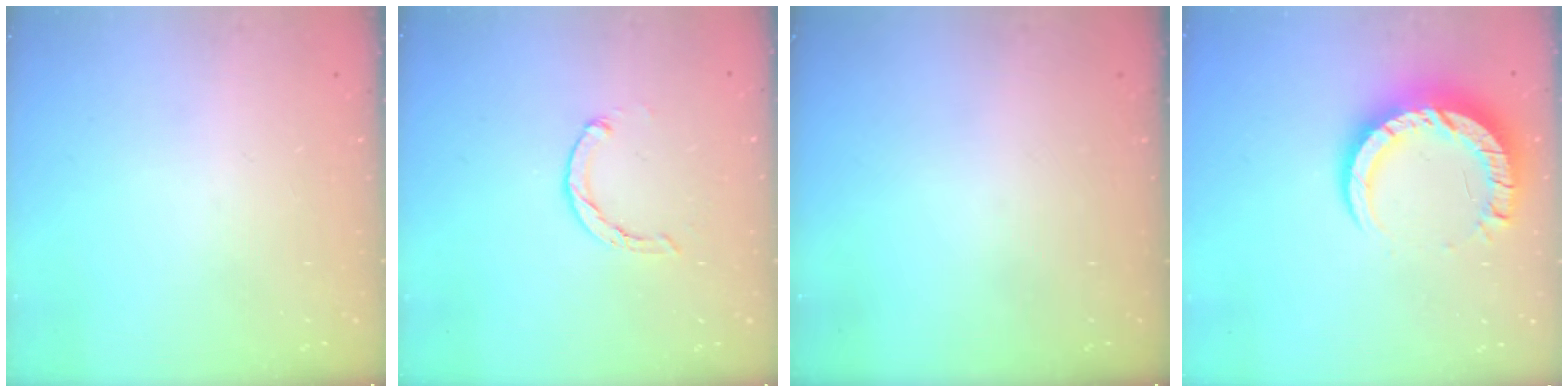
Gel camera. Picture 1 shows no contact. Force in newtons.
{"total": 2.0, "press": 2.0, "slide": 0.4}
{"total": 0.0}
{"total": 13.0, "press": 13.0, "slide": 1.0}